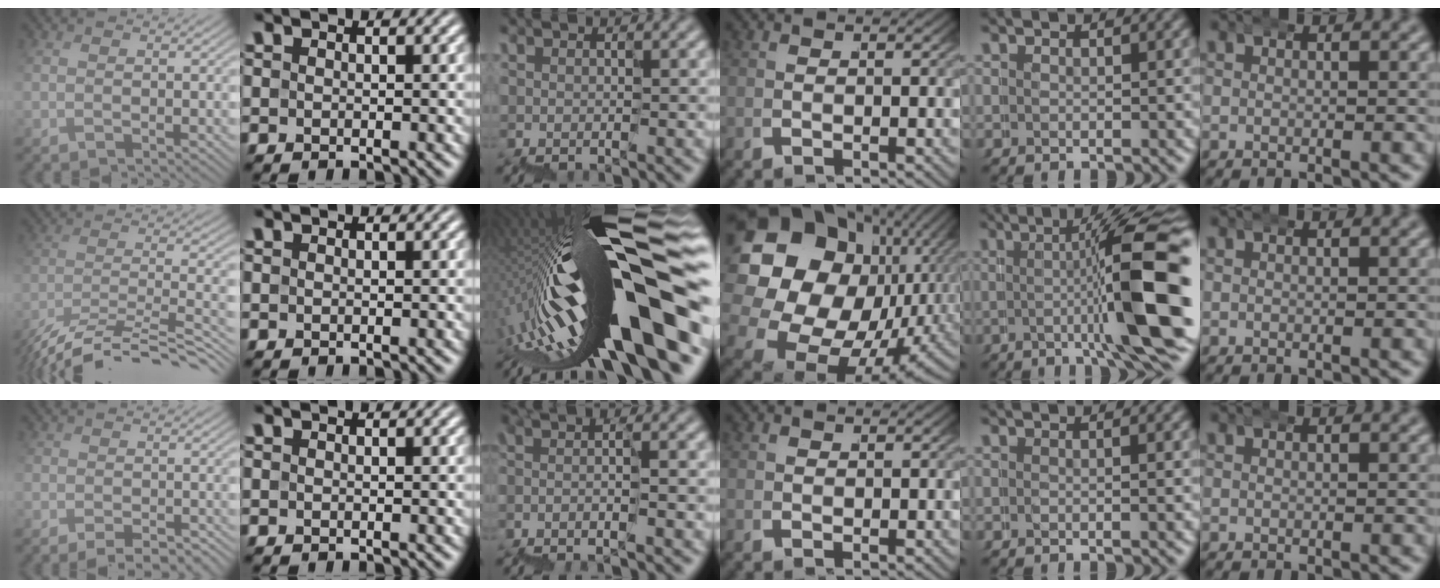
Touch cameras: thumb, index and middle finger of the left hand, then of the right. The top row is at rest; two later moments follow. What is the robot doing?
{"motion": "wrap", "object": "belt"}